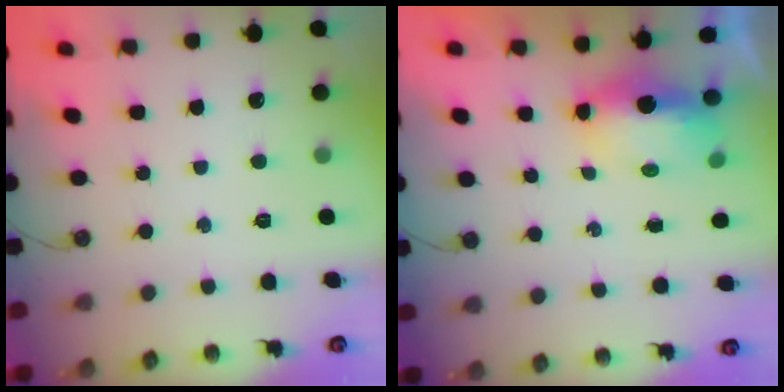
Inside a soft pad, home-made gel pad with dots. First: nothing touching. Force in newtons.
{"total": 5.9, "press": 5.8, "slide": 0.5}